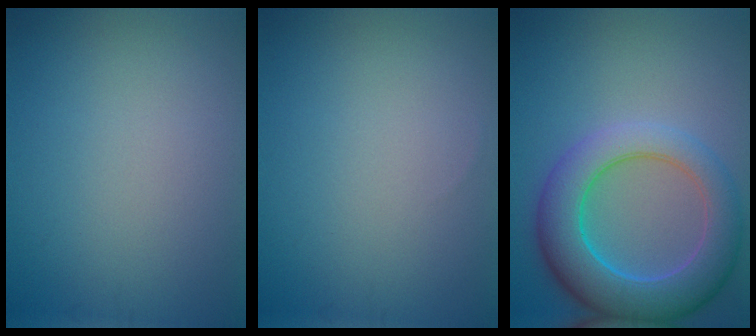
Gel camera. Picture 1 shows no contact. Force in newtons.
{"total": 0.0}
{"total": 7.2, "press": 7.2, "slide": 0.6}